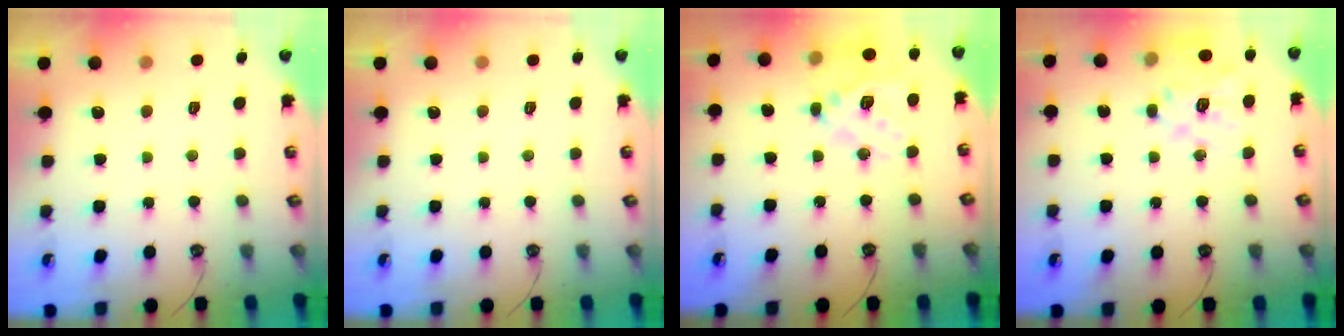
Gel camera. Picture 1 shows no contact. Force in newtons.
{"total": 0.0}
{"total": 20.5, "press": 20.4, "slide": 2.4}
{"total": 16.0, "press": 16.0, "slide": 1.4}